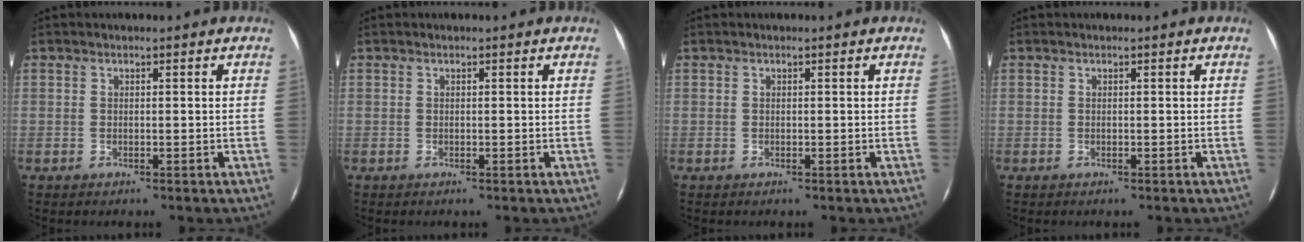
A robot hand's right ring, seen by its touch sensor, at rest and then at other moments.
{"total": 0.0}
{"total": 0.0}
{"total": 0.0}